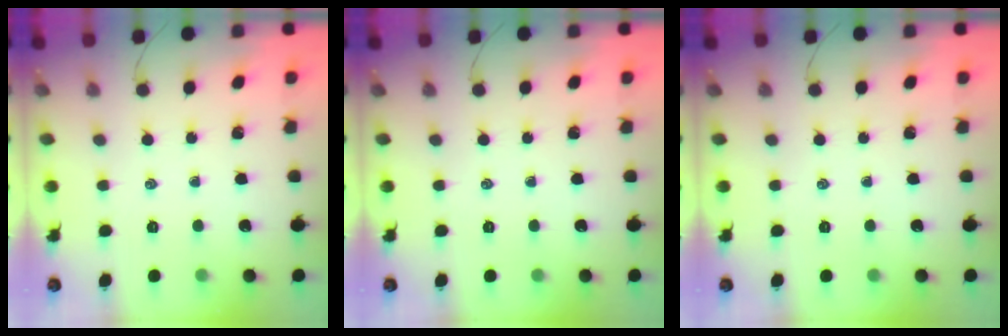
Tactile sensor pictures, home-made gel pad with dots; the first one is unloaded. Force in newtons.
{"total": 0.0}
{"total": 0.0}